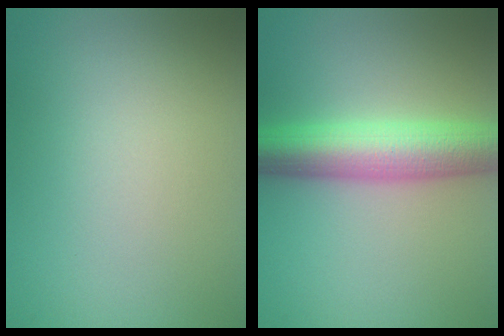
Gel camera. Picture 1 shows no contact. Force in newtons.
{"total": 6.6, "press": 6.6, "slide": 0.0}